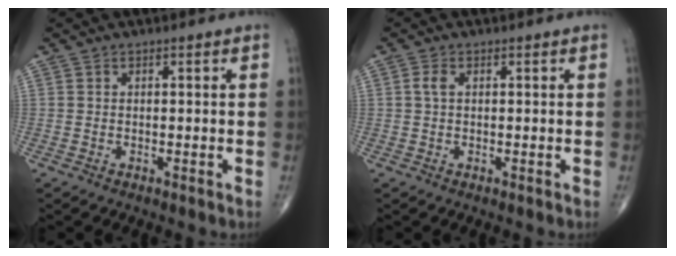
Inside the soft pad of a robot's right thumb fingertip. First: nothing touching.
{"total": 1.7, "force": [0.3, 0.9, 1.3], "torque": [-0.033, 0.005, 0.005]}